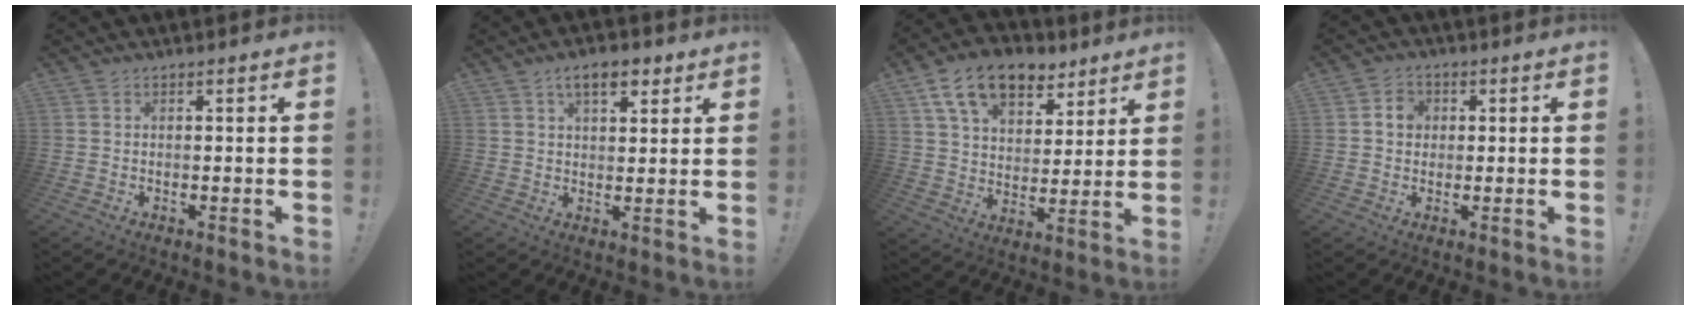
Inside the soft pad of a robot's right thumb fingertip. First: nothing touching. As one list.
[{"total": 7.6, "force": [4.2, 3.6, 5.2], "torque": [-0.074, -0.006, 0.073]}, {"total": 15.9, "force": [9.6, 9.3, 8.6], "torque": [-0.139, -0.049, 0.176]}, {"total": 4.6, "force": [0.8, 3.9, 2.2], "torque": [-0.036, 0.005, 0.015]}]